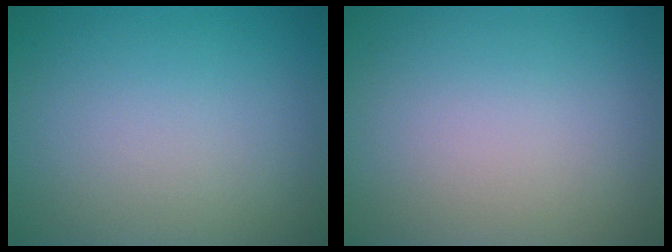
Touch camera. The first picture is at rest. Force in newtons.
{"total": 0.0}